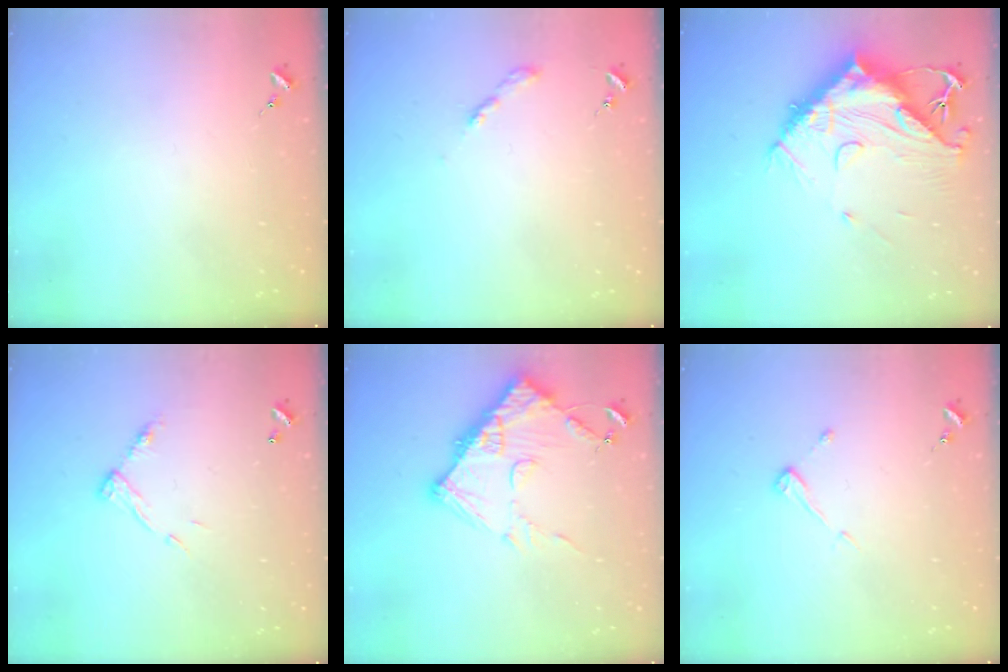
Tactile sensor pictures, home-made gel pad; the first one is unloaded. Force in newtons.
{"total": 2.6, "press": 2.6, "slide": 0.3}
{"total": 16.4, "press": 16.3, "slide": 1.5}
{"total": 8.9, "press": 8.9, "slide": 0.5}
{"total": 13.1, "press": 13.1, "slide": 1.4}
{"total": 3.9, "press": 3.9, "slide": 0.4}